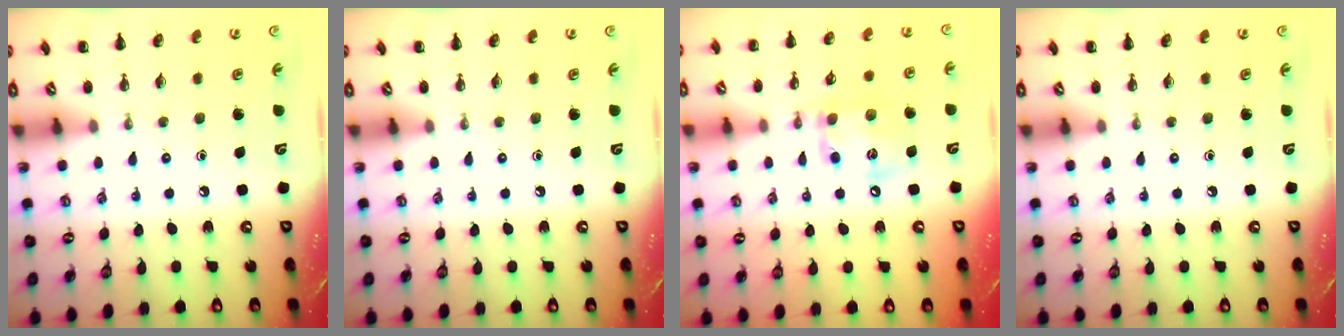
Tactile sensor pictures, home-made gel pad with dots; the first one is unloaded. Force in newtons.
{"total": 0.0}
{"total": 12.3, "press": 12.2, "slide": 1.9}
{"total": 0.0}